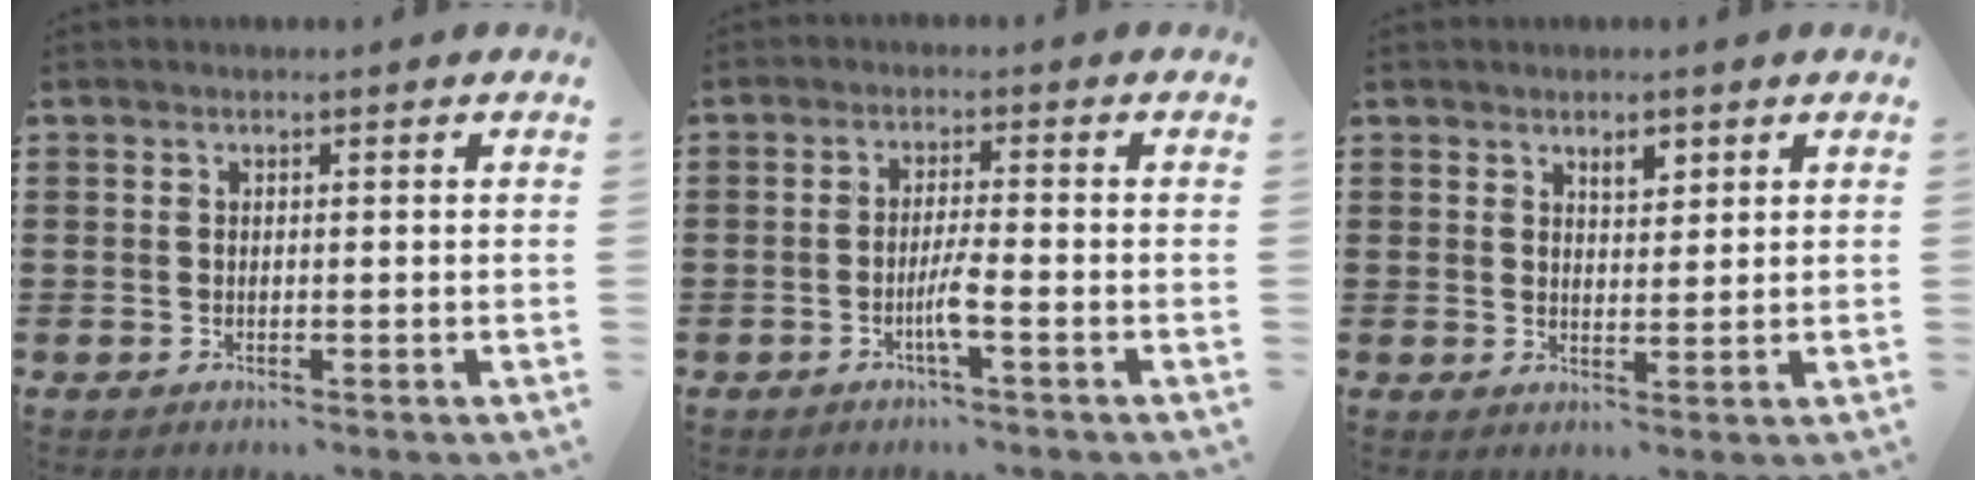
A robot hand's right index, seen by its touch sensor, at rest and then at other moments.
{"total": 3.3, "force": [-1.4, -0.1, 3.0], "torque": [-0.060, -0.005, -0.030]}
{"total": 2.6, "force": [1.8, 1.2, 1.4], "torque": [-0.023, 0.002, 0.031]}